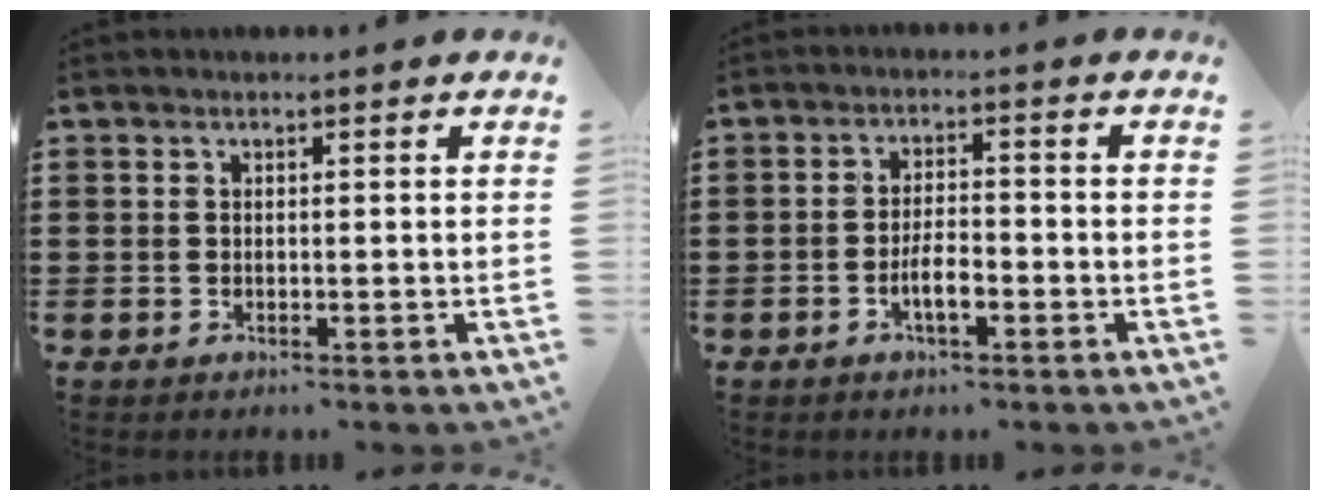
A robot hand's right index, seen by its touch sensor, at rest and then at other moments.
{"total": 4.2, "force": [-1.9, 1.4, 3.4], "torque": [-0.065, 0.004, -0.035]}